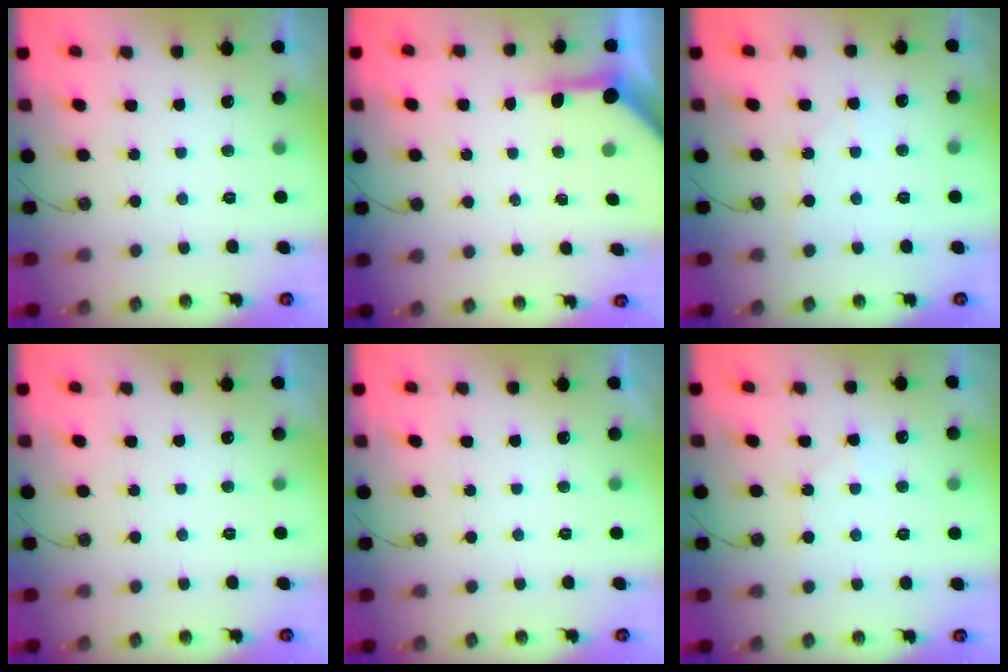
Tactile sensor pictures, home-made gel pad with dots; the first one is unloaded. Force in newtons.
{"total": 5.1, "press": 5.1, "slide": 0.4}
{"total": 3.8, "press": 3.8, "slide": 0.4}
{"total": 0.0}
{"total": 0.0}
{"total": 4.6, "press": 4.6, "slide": 0.7}